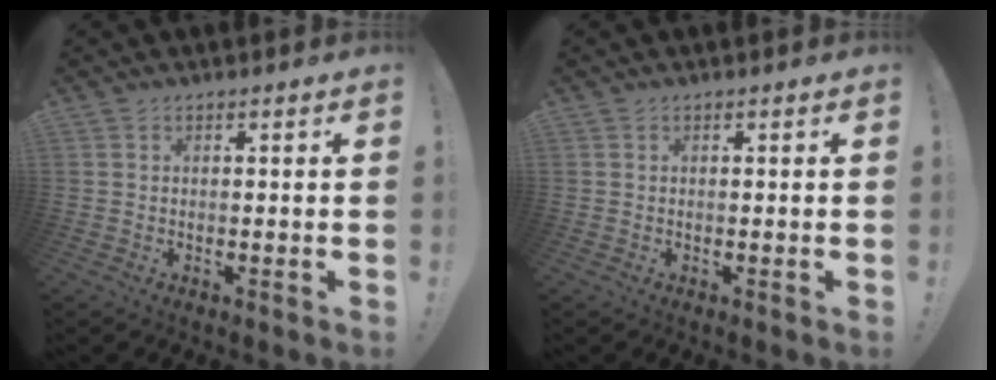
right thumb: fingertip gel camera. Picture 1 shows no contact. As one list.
[{"total": 0.0}]